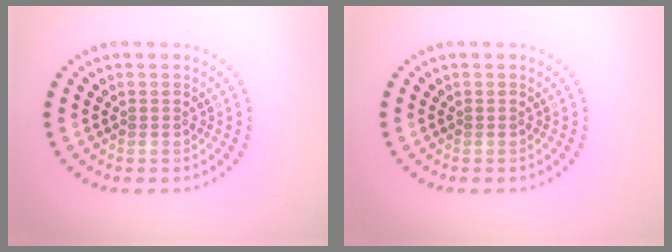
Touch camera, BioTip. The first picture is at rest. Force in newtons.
{"total": 0.0}